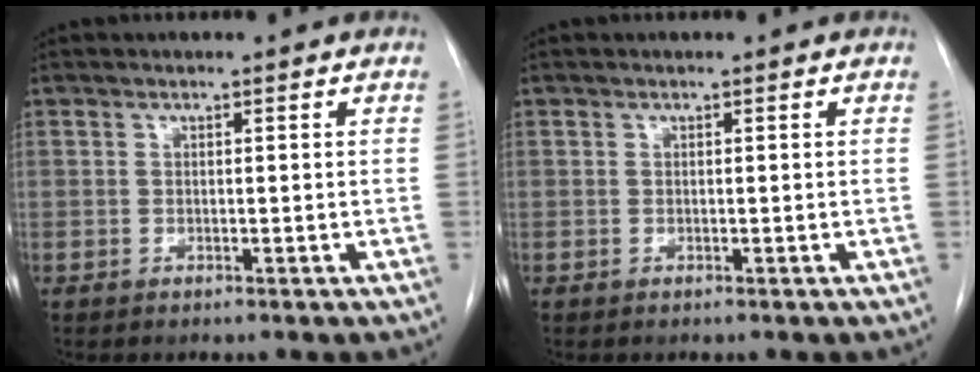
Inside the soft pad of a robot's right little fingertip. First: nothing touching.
{"total": 0.0}